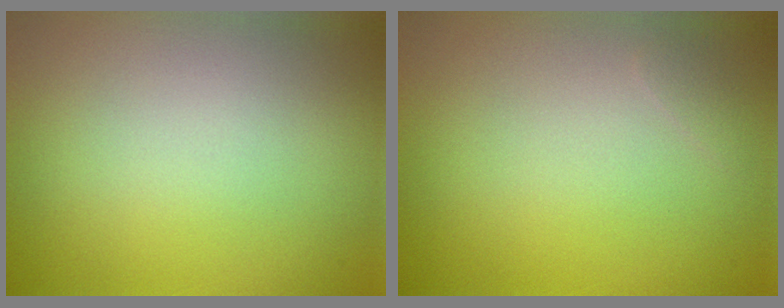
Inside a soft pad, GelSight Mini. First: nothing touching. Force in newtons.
{"total": 0.5, "press": 0.5, "slide": 0.0}